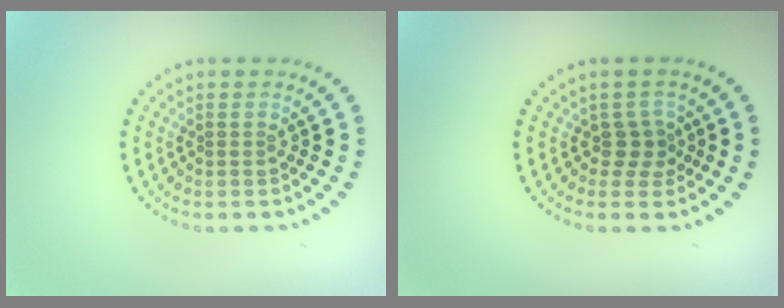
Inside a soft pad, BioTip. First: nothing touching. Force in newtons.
{"total": 2.1, "press": 1.4, "slide": 1.5}